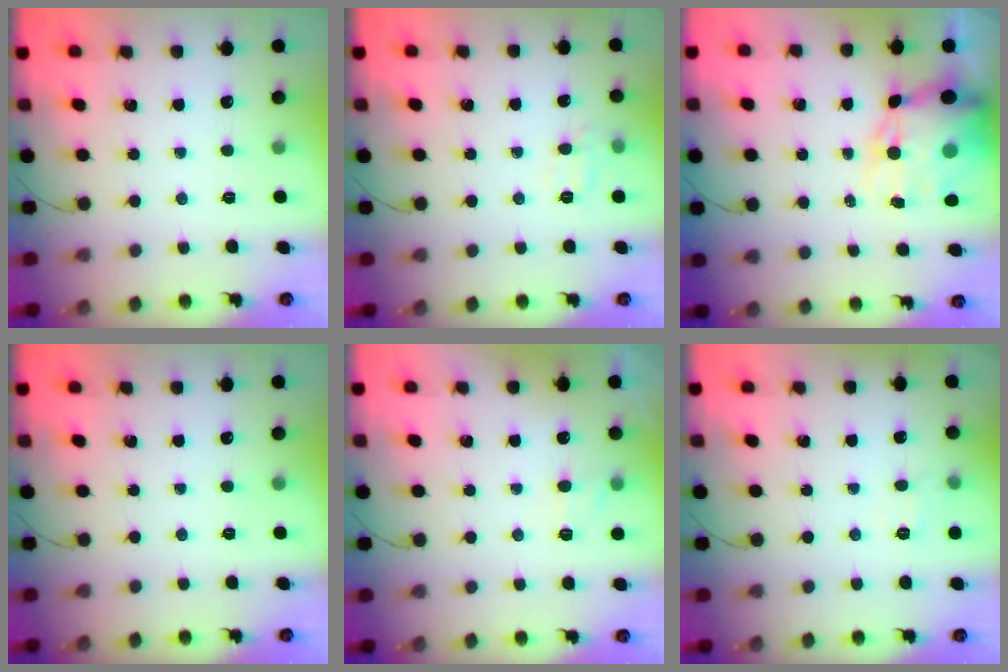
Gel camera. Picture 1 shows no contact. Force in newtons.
{"total": 6.8, "press": 6.6, "slide": 1.2}
{"total": 14.3, "press": 14.0, "slide": 3.1}
{"total": 0.0}
{"total": 7.3, "press": 7.1, "slide": 1.5}
{"total": 5.9, "press": 5.7, "slide": 1.2}